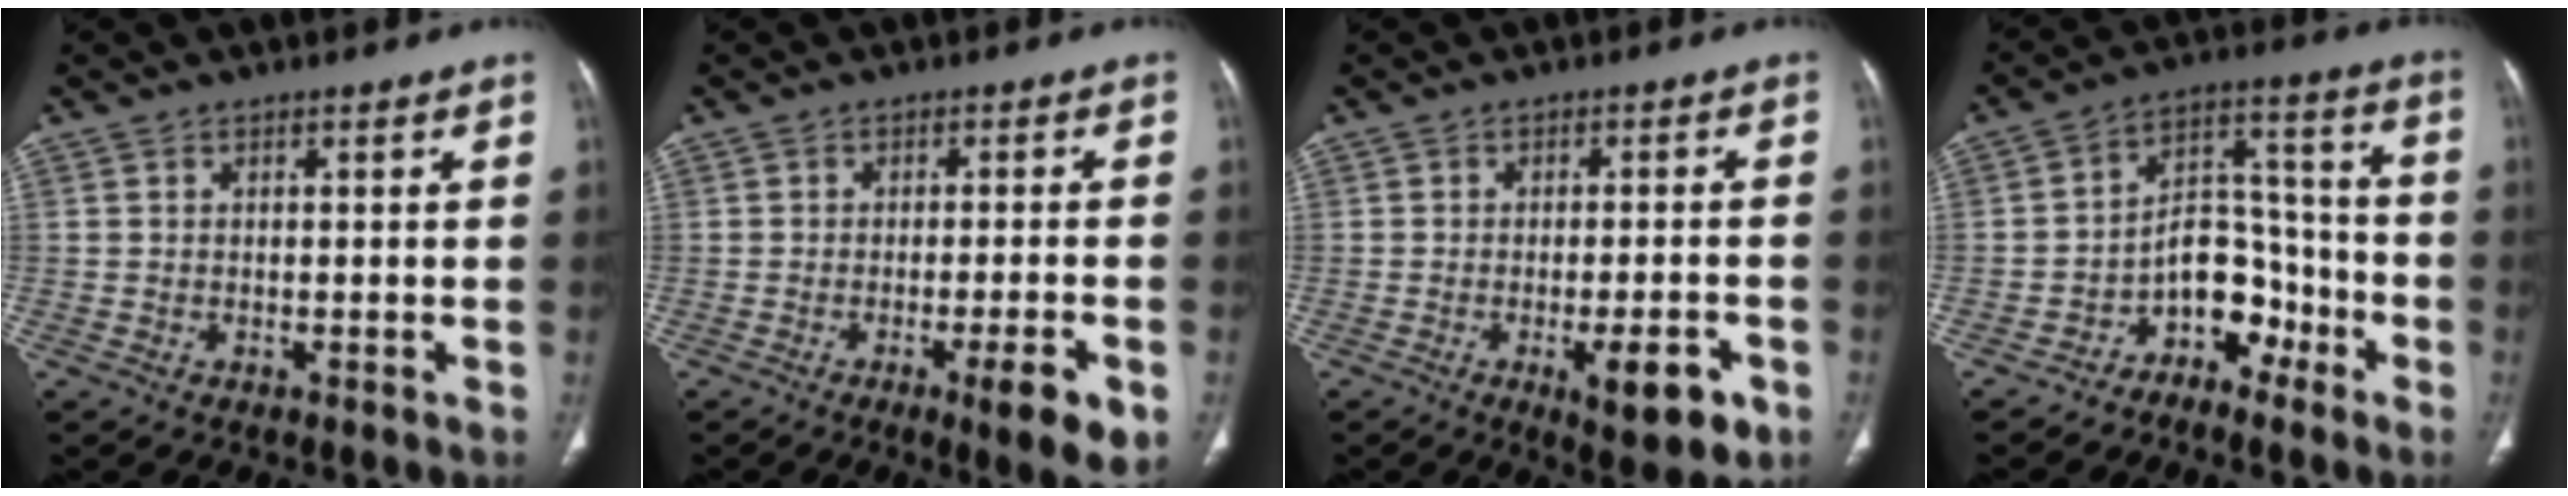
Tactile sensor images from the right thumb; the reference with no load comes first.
{"total": 7.4, "force": [-3.3, 0.9, 6.6], "torque": [-0.090, -0.002, -0.042]}
{"total": 8.8, "force": [-3.7, 2.7, 7.5], "torque": [-0.096, 0.004, -0.044]}
{"total": 9.4, "force": [-5.5, 6.4, 4.1], "torque": [-0.024, 0.087, -0.100]}